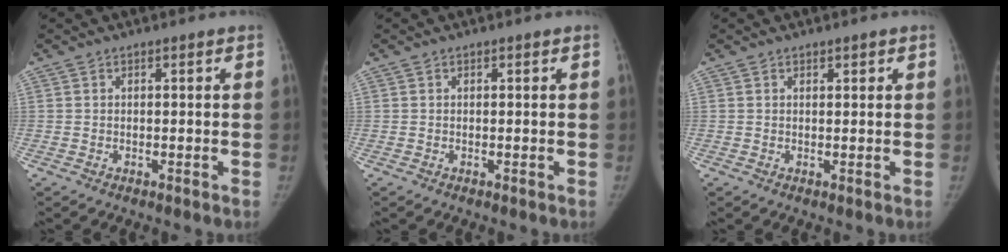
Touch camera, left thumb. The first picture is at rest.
{"total": 0.0}
{"total": 0.9, "force": [0.6, 0.4, 0.5], "torque": [-0.001, -0.003, 0.009]}